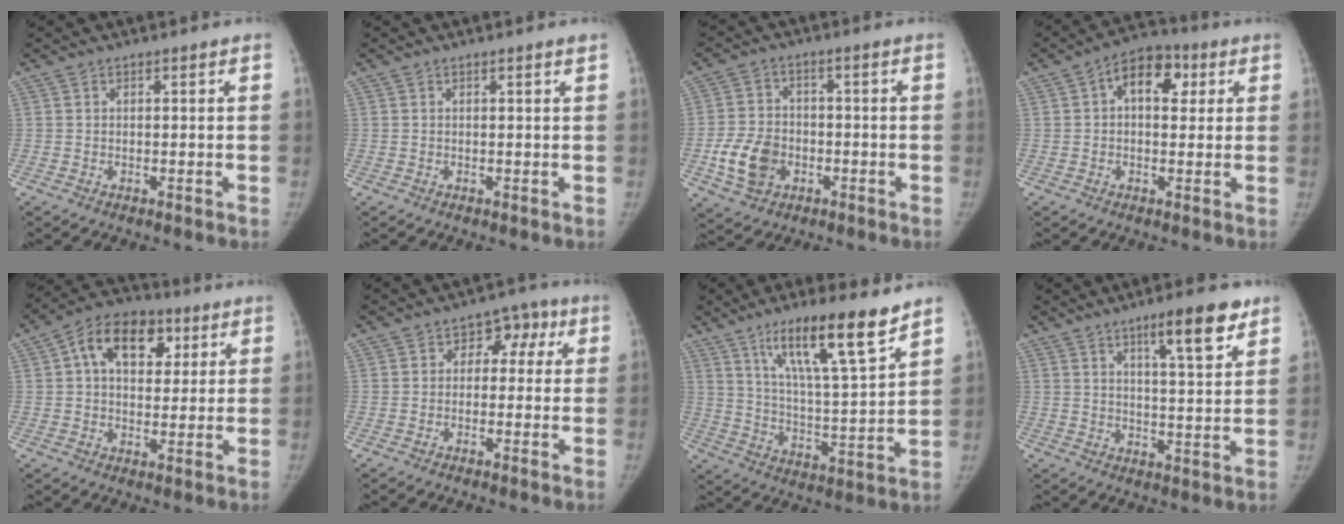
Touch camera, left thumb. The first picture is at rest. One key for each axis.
{"total": 0.6, "fx": 0.4, "fy": -0.1, "fz": 0.4, "tx": -0.011, "ty": -0.003, "tz": 0.007}
{"total": 9.1, "fx": -2.8, "fy": 6.9, "fz": 5.3, "tx": -0.085, "ty": 0.013, "tz": -0.050}
{"total": 9.0, "fx": 2.4, "fy": 5.8, "fz": 6.4, "tx": -0.064, "ty": 0.015, "tz": 0.025}
{"total": 13.4, "fx": 4.4, "fy": 9.0, "fz": 8.8, "tx": -0.105, "ty": 0.011, "tz": 0.062}
{"total": 5.6, "fx": 0.9, "fy": 4.4, "fz": 3.3, "tx": 0.003, "ty": 0.018, "tz": -0.002}
{"total": 16.3, "fx": 10.7, "fy": 2.5, "fz": 12.1, "tx": -0.187, "ty": -0.062, "tz": 0.186}
{"total": 9.9, "fx": 6.1, "fy": 2.0, "fz": 7.6, "tx": -0.098, "ty": -0.034, "tz": 0.090}